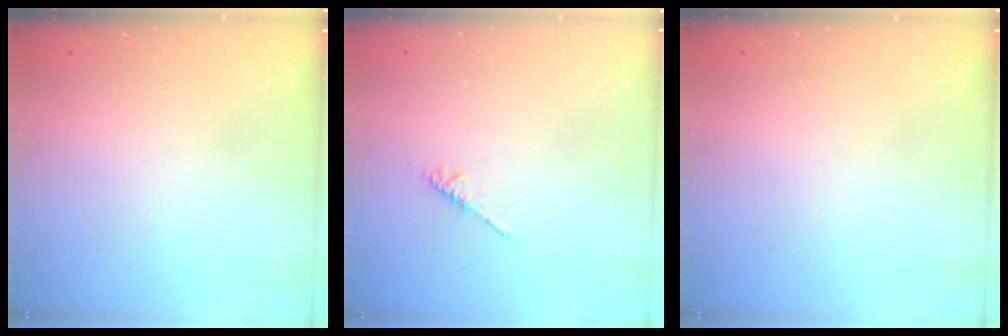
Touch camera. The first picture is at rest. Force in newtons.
{"total": 3.3, "press": 3.2, "slide": 0.5}
{"total": 0.0}